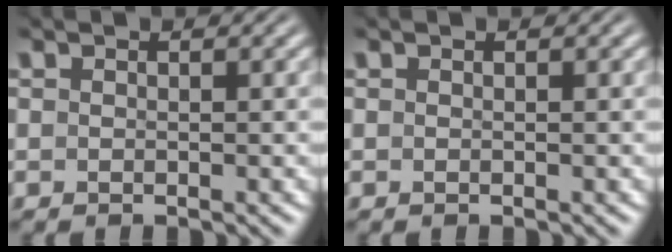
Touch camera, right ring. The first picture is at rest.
{"total": 0.0}